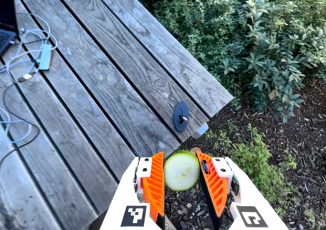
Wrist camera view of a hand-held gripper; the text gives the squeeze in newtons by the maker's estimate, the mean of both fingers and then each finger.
{"total": 10.8, "left": 11.1, "right": 10.6}